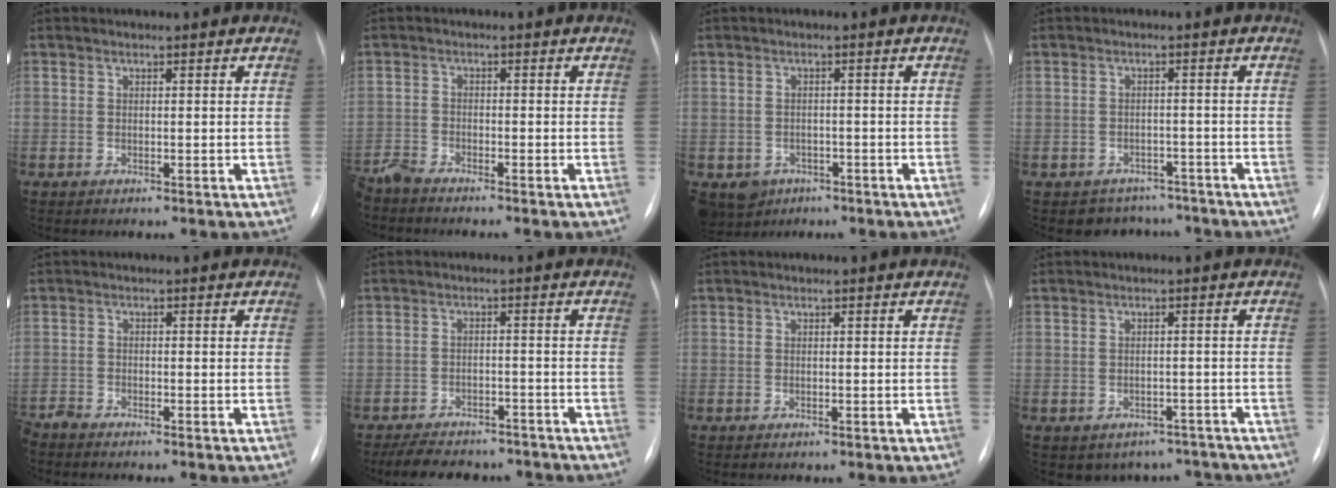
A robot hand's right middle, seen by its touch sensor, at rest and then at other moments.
{"total": 3.8, "force": [-3.7, -0.2, 0.8], "torque": [-0.012, -0.015, -0.073]}
{"total": 5.1, "force": [-2.8, 4.1, 1.0], "torque": [-0.015, 0.007, -0.036]}
{"total": 5.4, "force": [-4.4, 3.1, -0.6], "torque": [0.020, 0.025, -0.058]}
{"total": 3.0, "force": [-3.0, 0.2, 0.7], "torque": [-0.007, -0.010, -0.051]}
{"total": 11.6, "force": [-10.2, 4.3, 3.7], "torque": [-0.062, 0.007, -0.136]}
{"total": 0.0}
{"total": 6.0, "force": [-4.9, 3.5, 0.2], "torque": [0.018, 0.022, -0.057]}